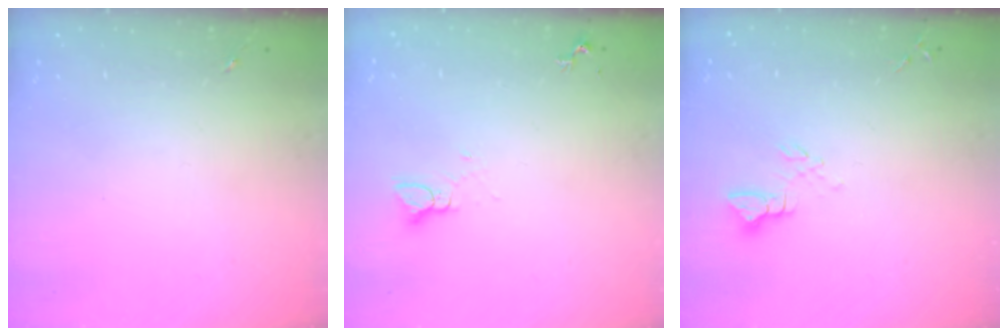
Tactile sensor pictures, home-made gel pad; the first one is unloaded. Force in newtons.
{"total": 2.8, "press": 2.8, "slide": 0.1}
{"total": 5.1, "press": 5.1, "slide": 0.4}